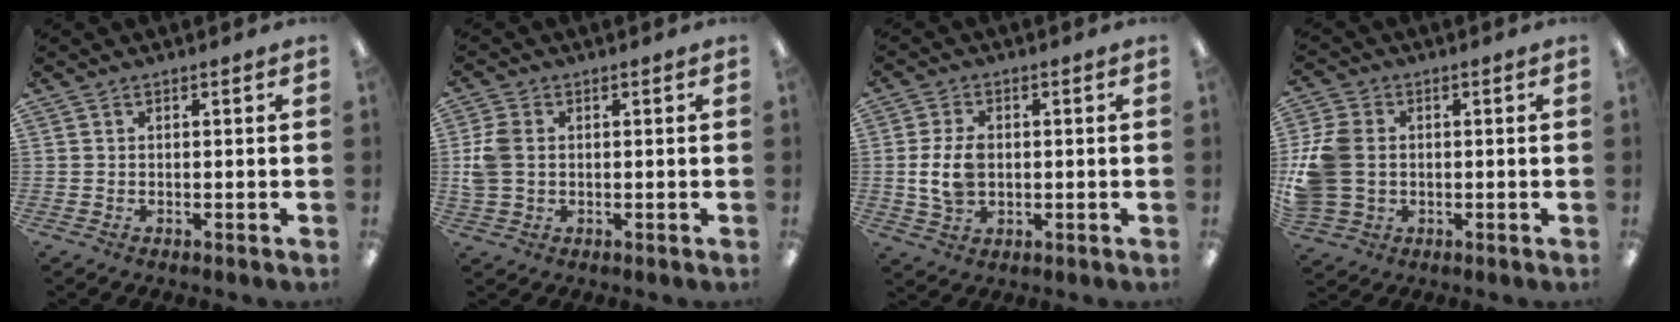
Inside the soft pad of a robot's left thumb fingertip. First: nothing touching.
{"total": 5.4, "force": [0.4, 4.0, 3.6], "torque": [-0.082, 0.006, 0.006]}
{"total": 8.2, "force": [0.0, 5.5, 6.1], "torque": [-0.137, 0.005, 0.002]}
{"total": 12.0, "force": [0.3, 9.6, 7.2], "torque": [-0.161, 0.018, 0.012]}